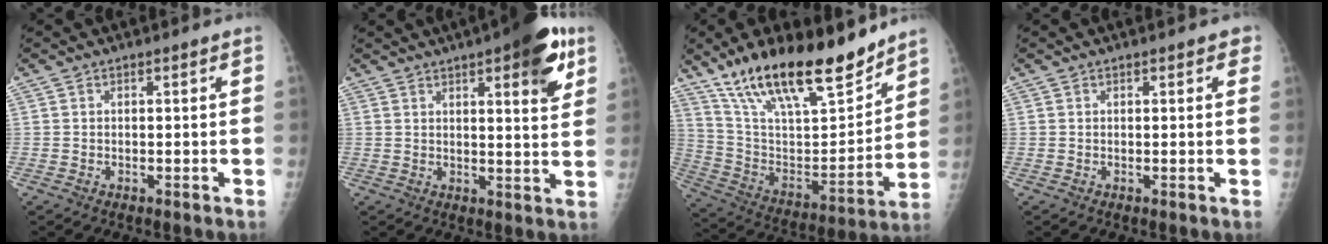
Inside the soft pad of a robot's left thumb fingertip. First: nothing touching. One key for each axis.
{"total": 12.8, "fx": 6.6, "fy": 3.5, "fz": 10.4, "tx": -0.113, "ty": -0.023, "tz": 0.082}
{"total": 25.1, "fx": 18.6, "fy": 7.8, "fz": 15.0, "tx": -0.227, "ty": -0.073, "tz": 0.327}
{"total": 1.9, "fx": 1.0, "fy": 0.9, "fz": 1.3, "tx": -0.006, "ty": -0.001, "tz": 0.010}